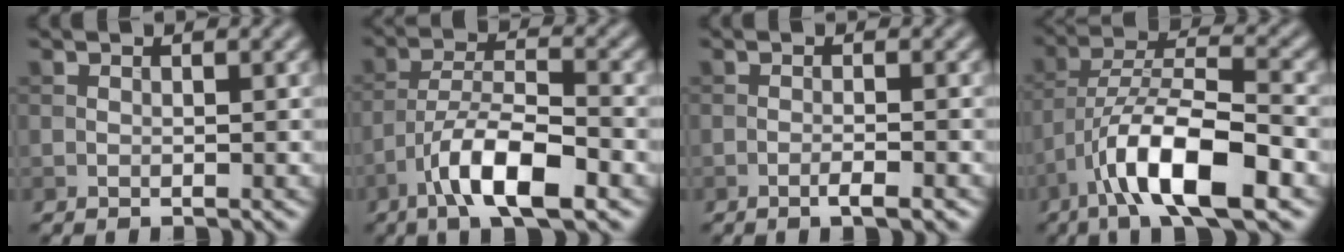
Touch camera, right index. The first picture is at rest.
{"total": 7.9, "force": [-4.3, 2.4, 6.1], "torque": [-0.104, 0.009, -0.081]}
{"total": 2.0, "force": [-1.0, 0.3, 1.7], "torque": [-0.023, 0.005, -0.021]}
{"total": 10.4, "force": [-5.3, 3.2, 8.4], "torque": [-0.140, 0.016, -0.097]}